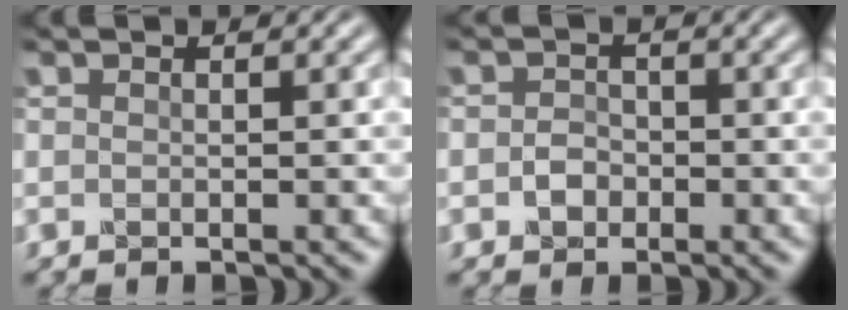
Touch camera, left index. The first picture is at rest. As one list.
[{"total": 1.0, "force": [-0.4, 0.9, 0.1], "torque": [-0.010, 0.007, -0.013]}]